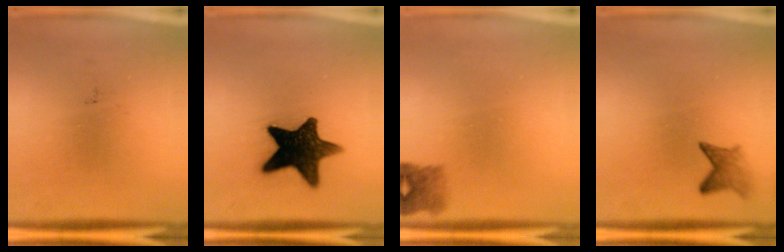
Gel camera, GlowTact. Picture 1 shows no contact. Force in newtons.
{"total": 14.9}
{"total": 2.7}
{"total": 2.4}